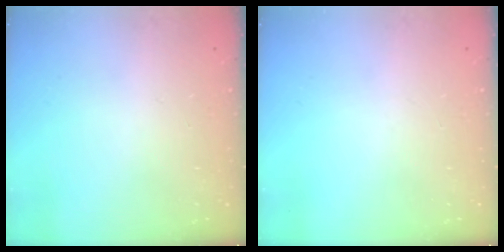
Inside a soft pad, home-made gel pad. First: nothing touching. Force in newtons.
{"total": 0.0}